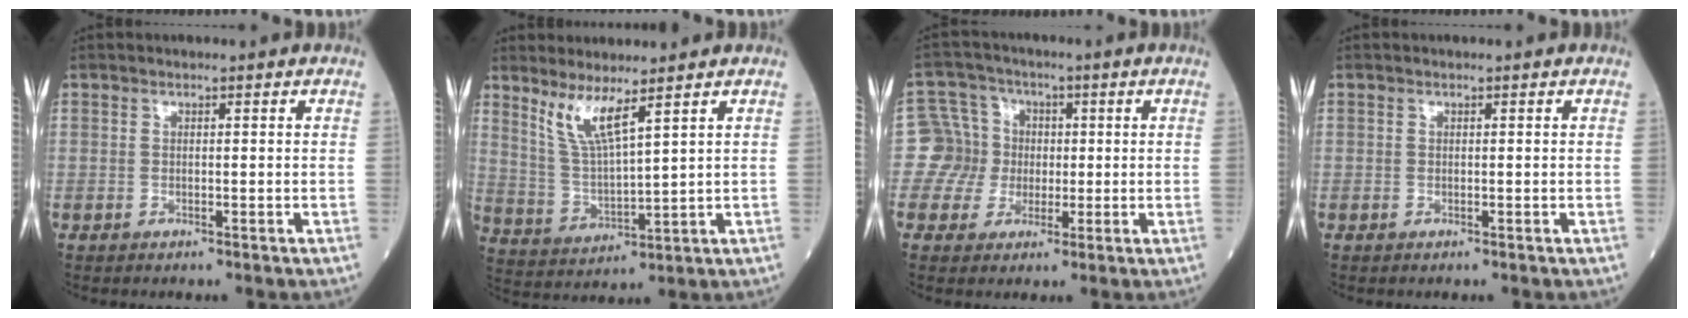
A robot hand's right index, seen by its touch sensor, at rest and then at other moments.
{"total": 6.6, "force": [4.5, 0.1, 4.9], "torque": [-0.106, -0.018, 0.100]}
{"total": 6.7, "force": [-0.2, 6.6, 0.2], "torque": [0.001, 0.026, -0.002]}
{"total": 0.0}